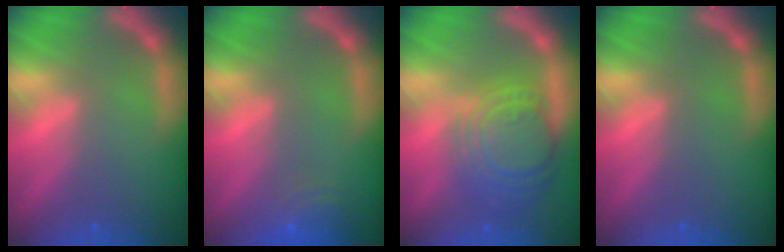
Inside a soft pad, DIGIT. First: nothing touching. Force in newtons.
{"total": 3.5}
{"total": 9.5}
{"total": 0.0}